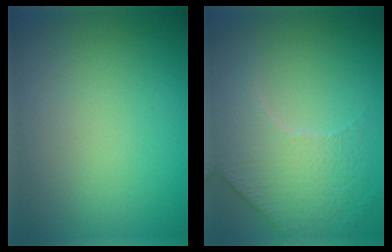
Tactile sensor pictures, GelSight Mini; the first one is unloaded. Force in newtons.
{"total": 4.5, "press": 3.6, "slide": 2.7}